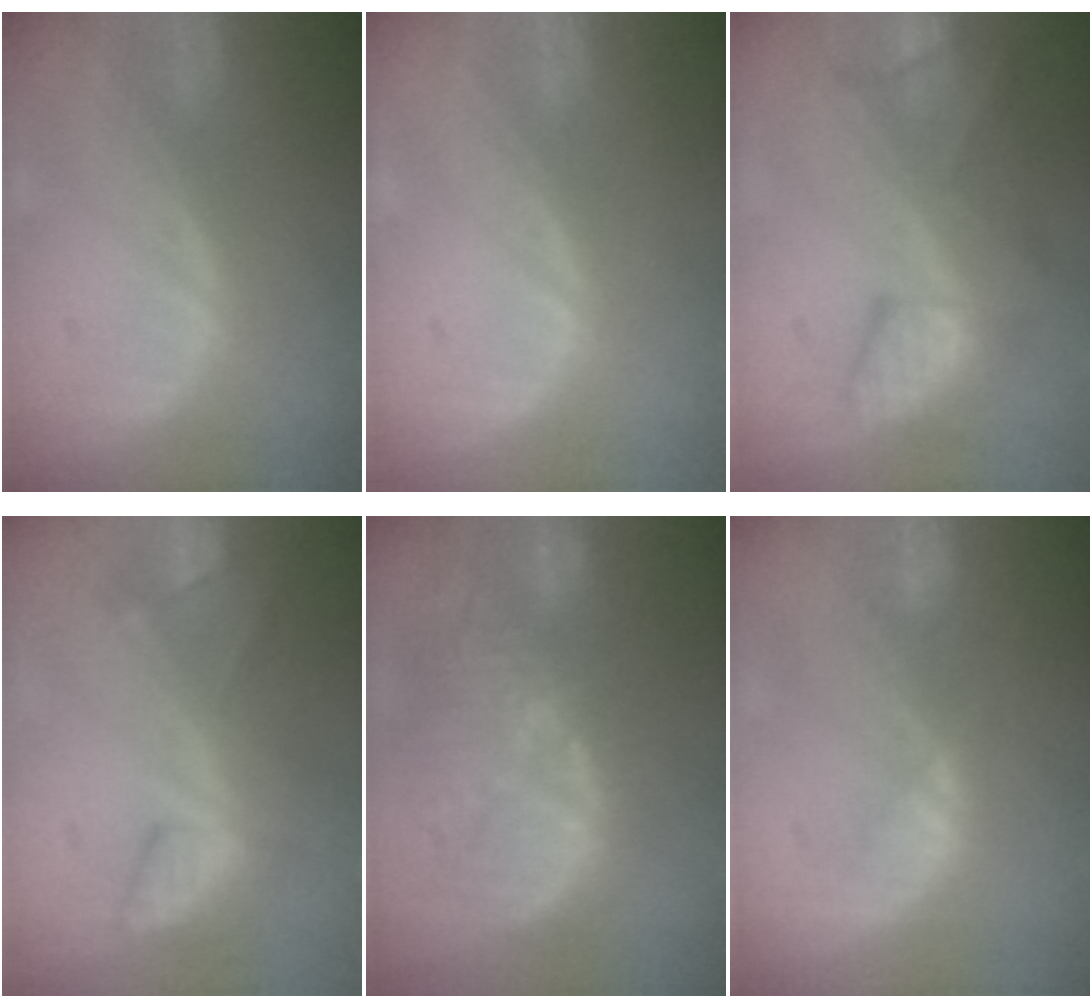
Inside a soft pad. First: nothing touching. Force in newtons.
{"total": 0.0}
{"total": 9.3, "press": 8.4, "slide": 4.0}
{"total": 7.5, "press": 6.9, "slide": 3.0}
{"total": 12.3, "press": 11.7, "slide": 3.8}
{"total": 3.3, "press": 3.2, "slide": 0.7}